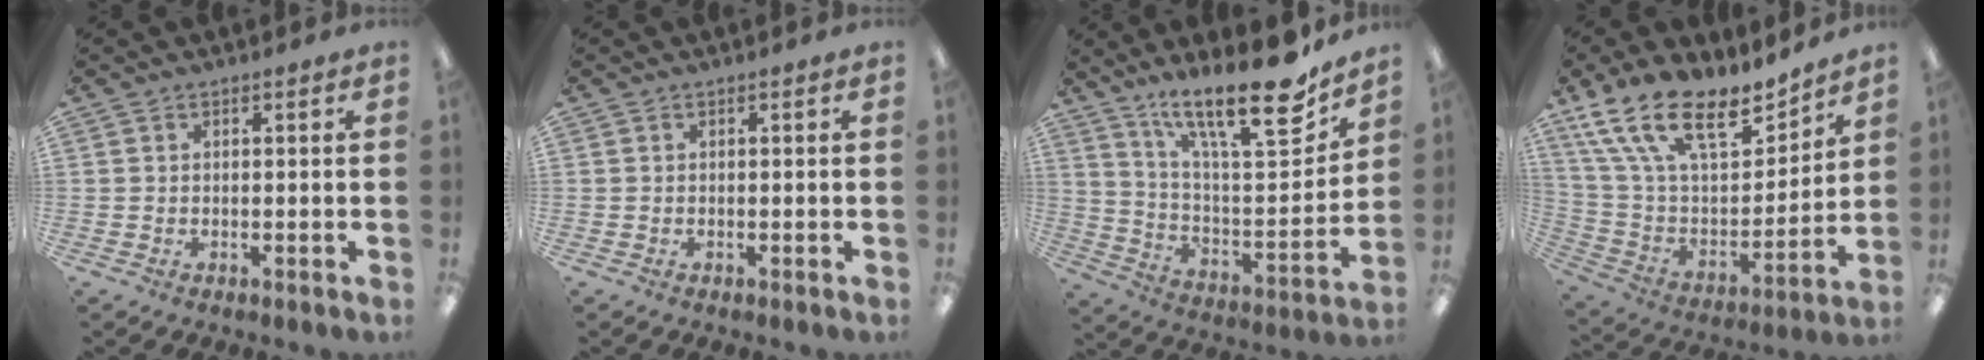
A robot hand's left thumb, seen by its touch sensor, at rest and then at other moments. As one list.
[{"total": 0.0}, {"total": 21.1, "force": [15.7, 4.3, 13.4], "torque": [-0.215, -0.116, 0.254]}, {"total": 20.0, "force": [14.1, 8.2, 11.6], "torque": [-0.231, -0.089, 0.255]}]